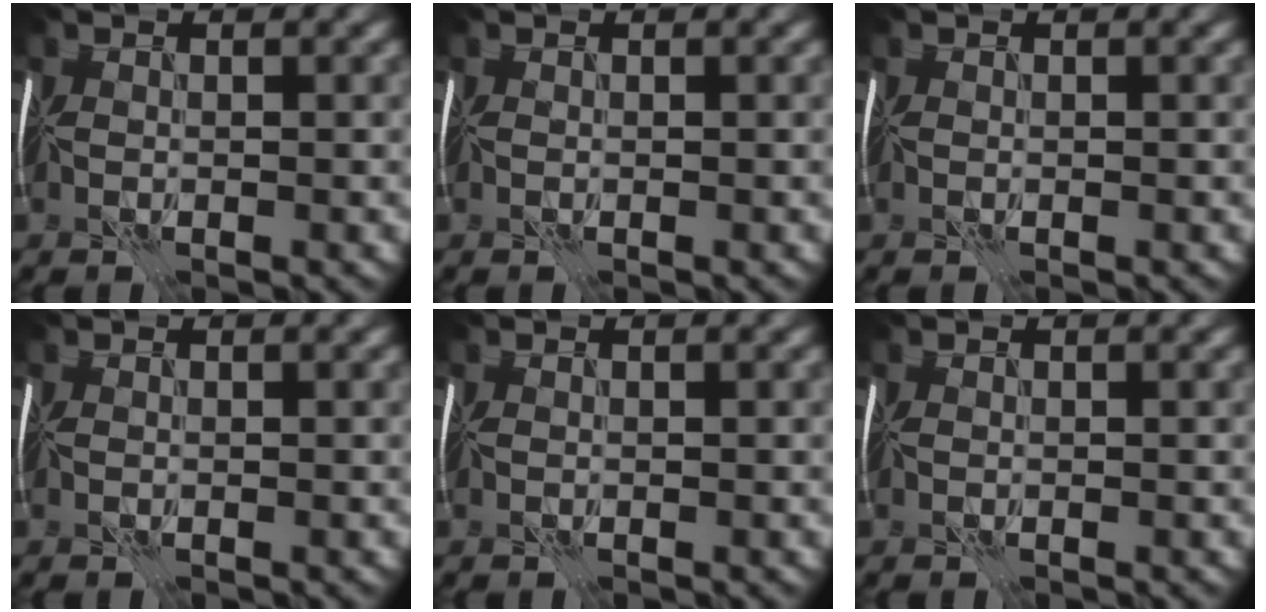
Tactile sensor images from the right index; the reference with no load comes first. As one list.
[{"total": 0.0}, {"total": 0.0}, {"total": 0.0}, {"total": 0.0}, {"total": 0.0}]